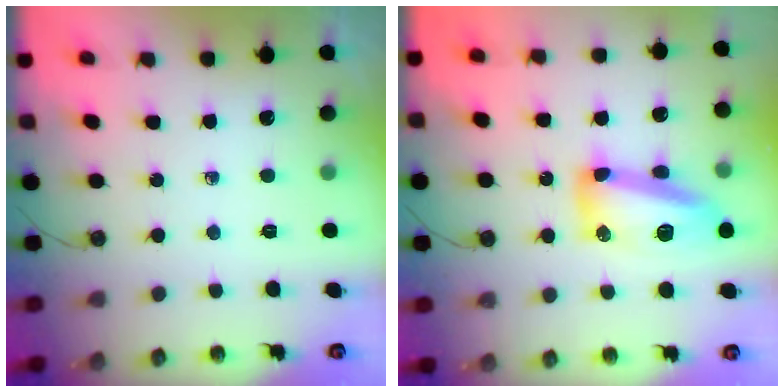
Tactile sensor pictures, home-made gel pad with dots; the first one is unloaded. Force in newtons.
{"total": 14.3, "press": 14.2, "slide": 1.3}